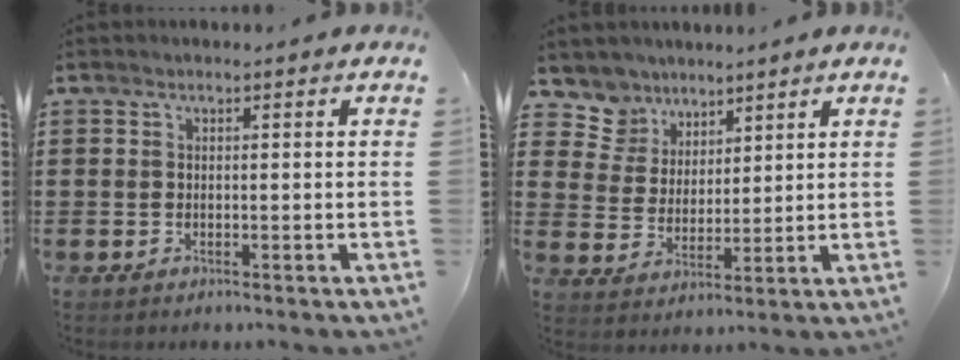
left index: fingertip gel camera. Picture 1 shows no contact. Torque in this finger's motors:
{"motor_torque": [-1.15, 0.99, -0.74, -0.21]}